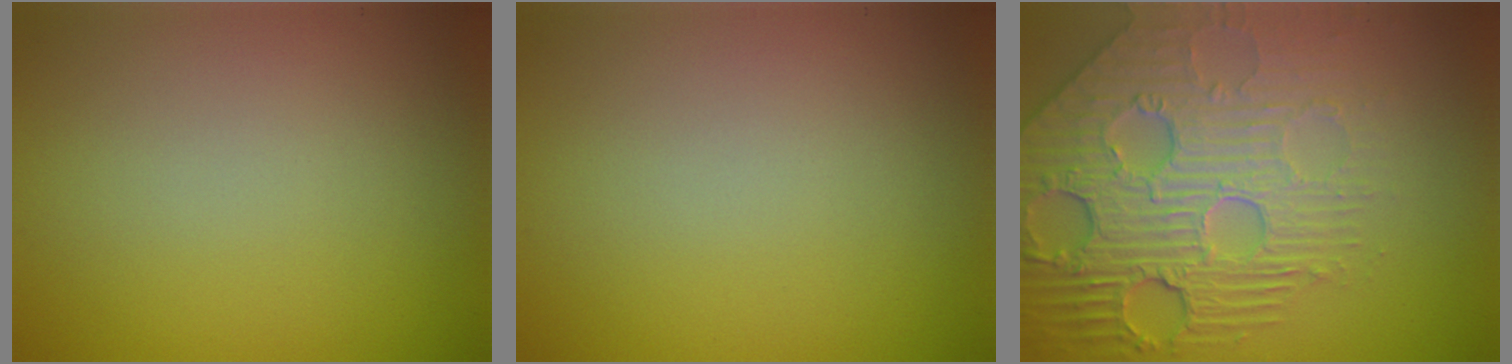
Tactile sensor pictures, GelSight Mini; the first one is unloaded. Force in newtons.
{"total": 0.0}
{"total": 8.7, "press": 6.0, "slide": 6.3}